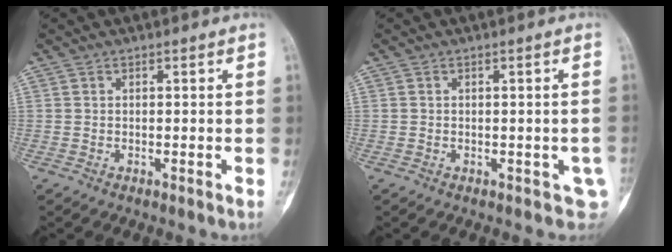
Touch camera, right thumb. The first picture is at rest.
{"total": 3.6, "force": [-0.7, 2.4, 2.6], "torque": [-0.011, -0.001, -0.002]}